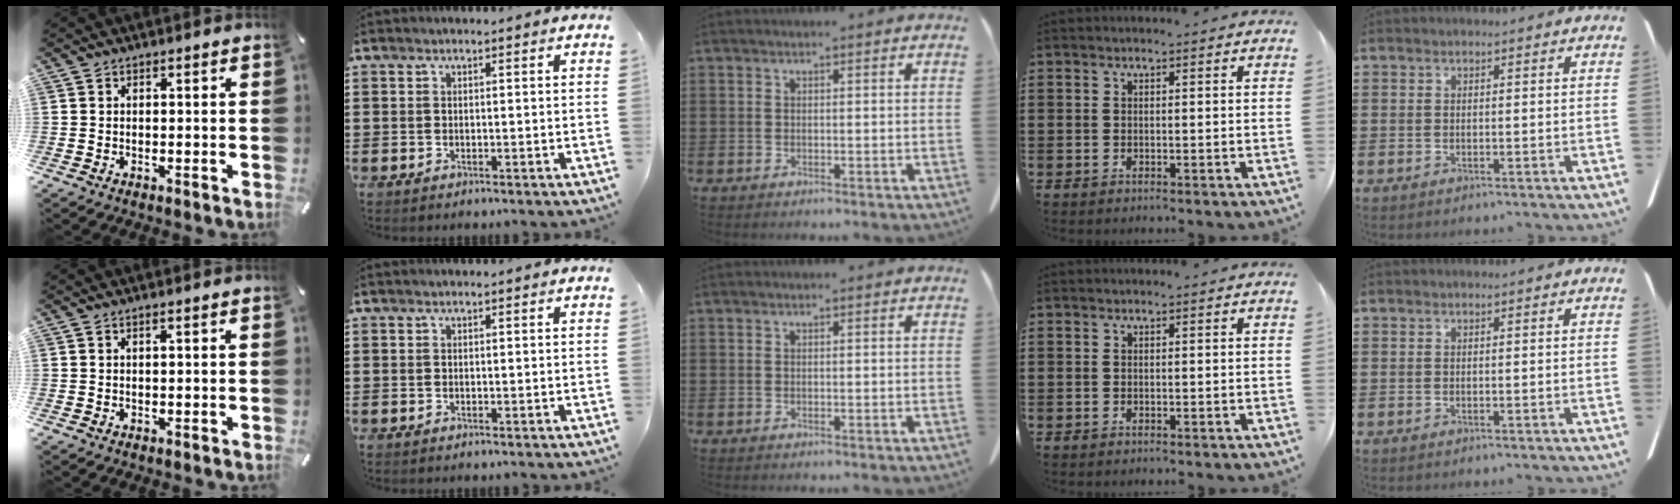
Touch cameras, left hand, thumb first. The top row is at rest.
{"thumb": {"total": 0.7, "force": [0.2, 0.1, 0.7], "torque": [-0.011, 0.000, 0.003]}}